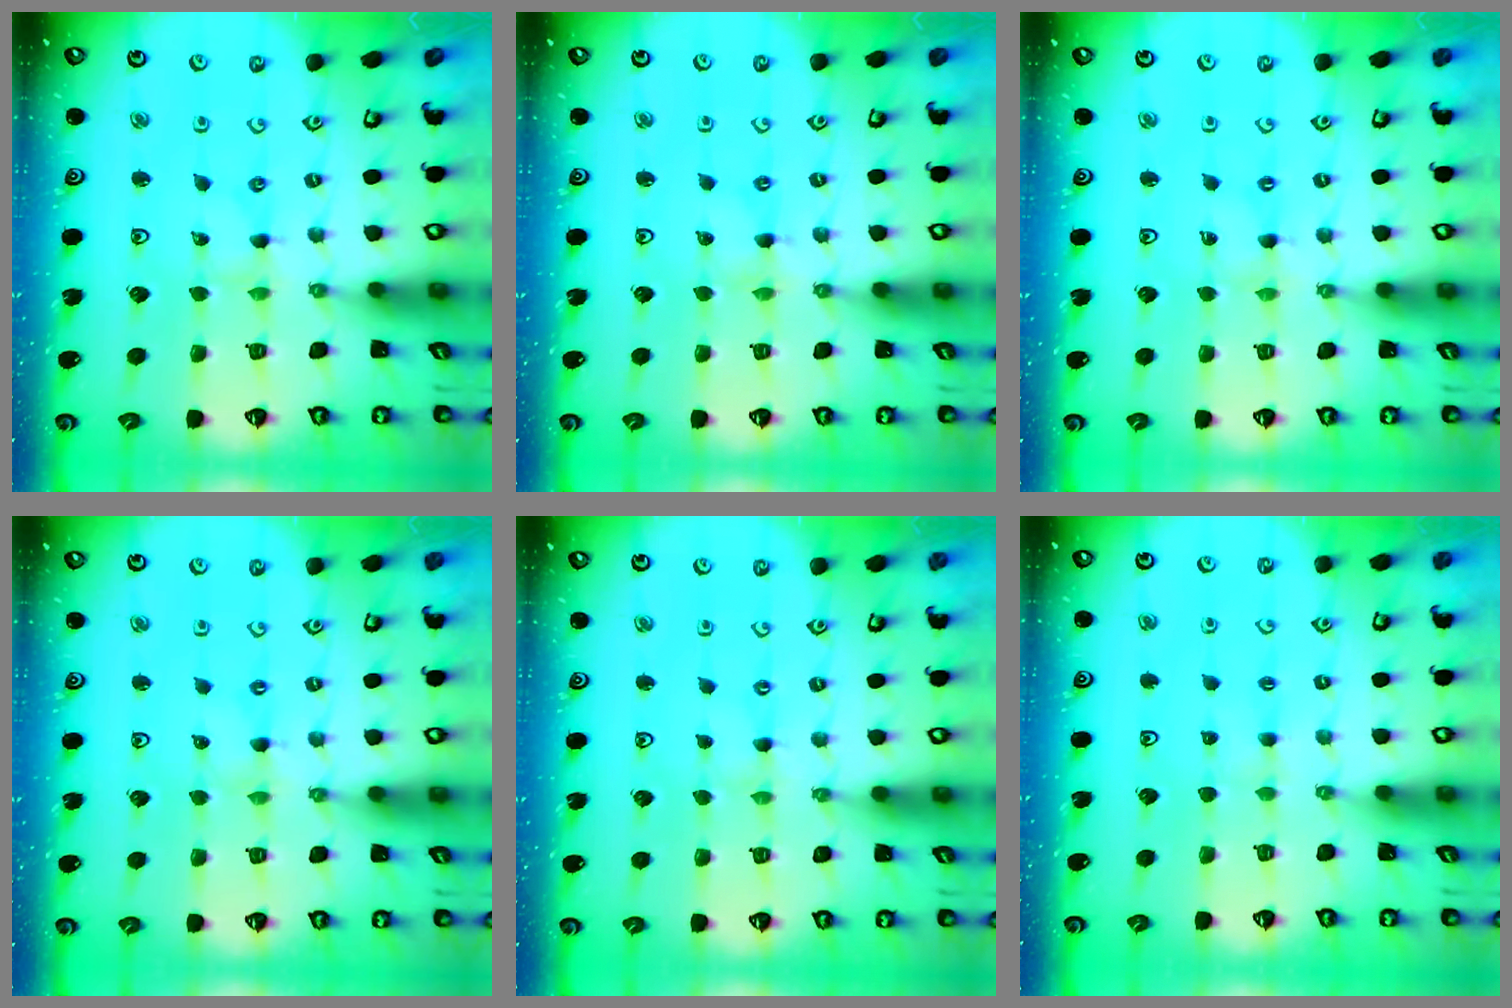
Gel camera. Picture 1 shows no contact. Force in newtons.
{"total": 0.0}
{"total": 0.0}
{"total": 0.0}
{"total": 0.0}
{"total": 1.8, "press": 1.7, "slide": 0.4}